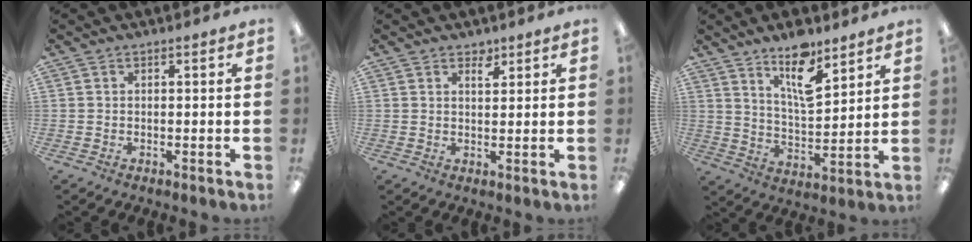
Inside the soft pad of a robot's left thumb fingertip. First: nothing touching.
{"total": 2.7, "force": [2.2, 1.2, 1.0], "torque": [0.000, -0.016, 0.035]}
{"total": 12.6, "force": [8.9, 4.5, 7.7], "torque": [-0.113, -0.054, 0.152]}